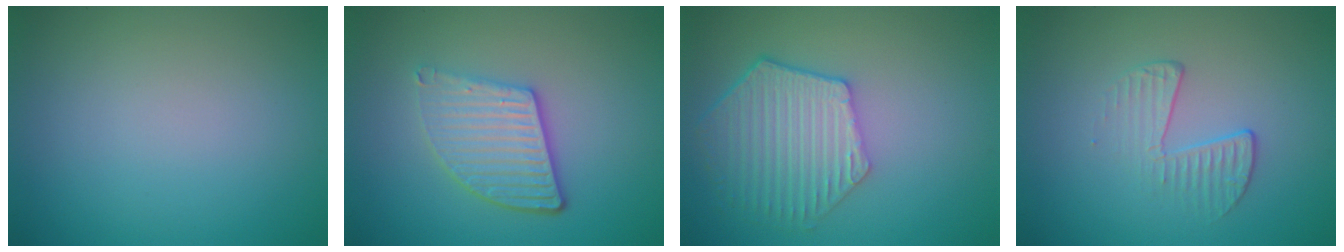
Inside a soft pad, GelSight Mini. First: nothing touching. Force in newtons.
{"total": 4.3, "press": 3.5, "slide": 2.6}
{"total": 5.7, "press": 4.7, "slide": 3.3}
{"total": 2.1, "press": 1.0, "slide": 1.8}